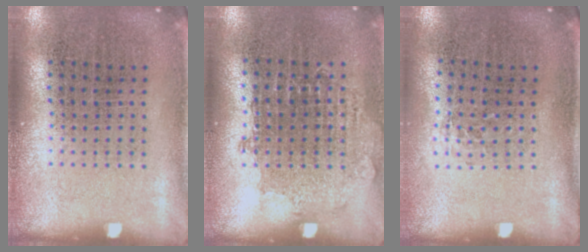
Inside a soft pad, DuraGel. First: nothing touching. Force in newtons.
{"total": 0.8, "press": 0.8, "slide": 0.1}
{"total": 0.5, "press": 0.4, "slide": 0.3}